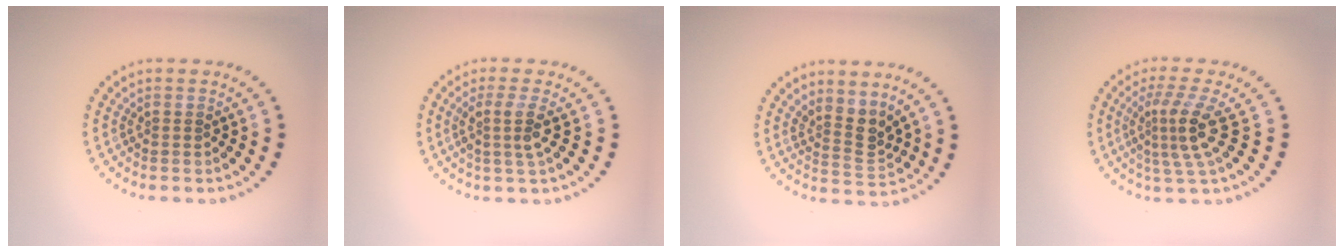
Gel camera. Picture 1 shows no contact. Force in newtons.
{"total": 2.5, "press": 1.9, "slide": 1.6}
{"total": 2.8, "press": 2.1, "slide": 1.9}
{"total": 3.8, "press": 2.7, "slide": 2.6}